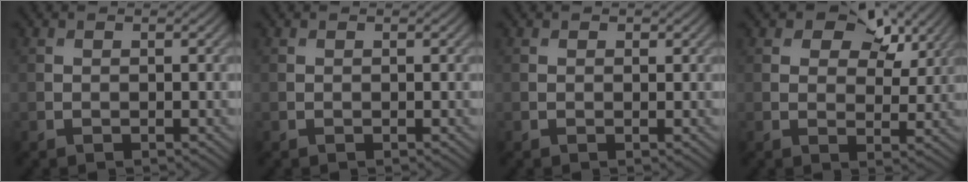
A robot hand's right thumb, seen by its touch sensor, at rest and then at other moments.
{"total": 0.0}
{"total": 0.5, "force": [0.3, 0.4, 0.1], "torque": [0.002, -0.005, 0.003]}
{"total": 7.9, "force": [4.6, 4.5, 4.6], "torque": [-0.066, 0.000, 0.066]}